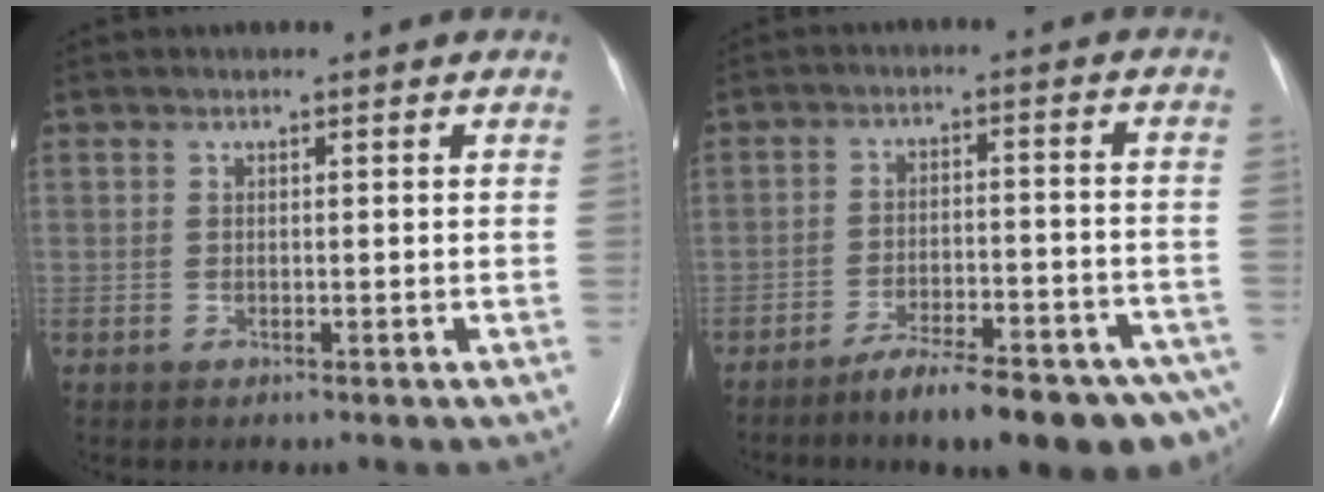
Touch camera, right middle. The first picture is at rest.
{"total": 15.5, "force": [-11.8, 3.1, 9.6], "torque": [-0.085, 0.020, -0.167]}